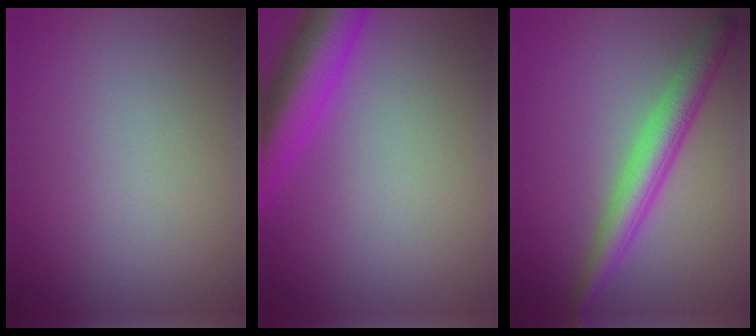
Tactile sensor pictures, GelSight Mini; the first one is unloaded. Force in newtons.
{"total": 7.0, "press": 7.0, "slide": 0.4}
{"total": 4.4, "press": 4.4, "slide": 0.1}